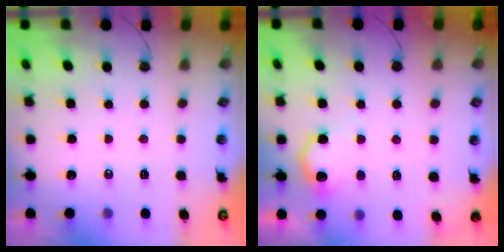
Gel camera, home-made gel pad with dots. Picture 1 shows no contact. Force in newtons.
{"total": 11.1, "press": 11.1, "slide": 0.3}